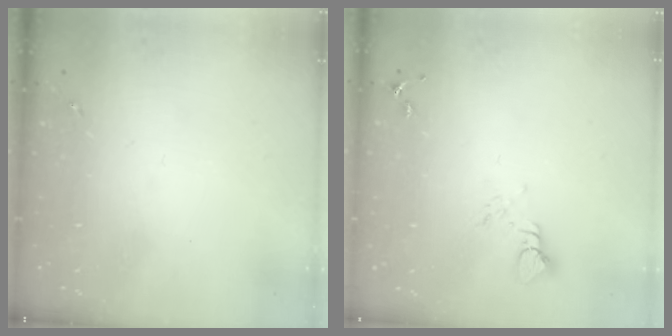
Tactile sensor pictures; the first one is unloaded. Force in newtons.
{"total": 3.7, "press": 3.7, "slide": 0.1}